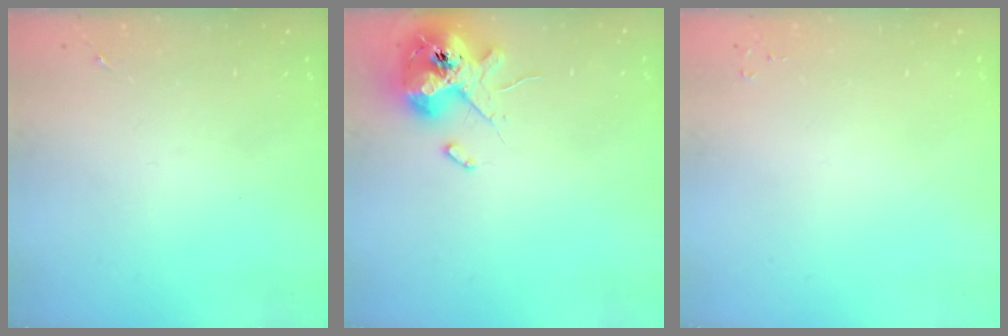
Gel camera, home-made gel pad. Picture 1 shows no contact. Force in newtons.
{"total": 13.0, "press": 12.8, "slide": 1.9}
{"total": 2.2, "press": 2.2, "slide": 0.2}